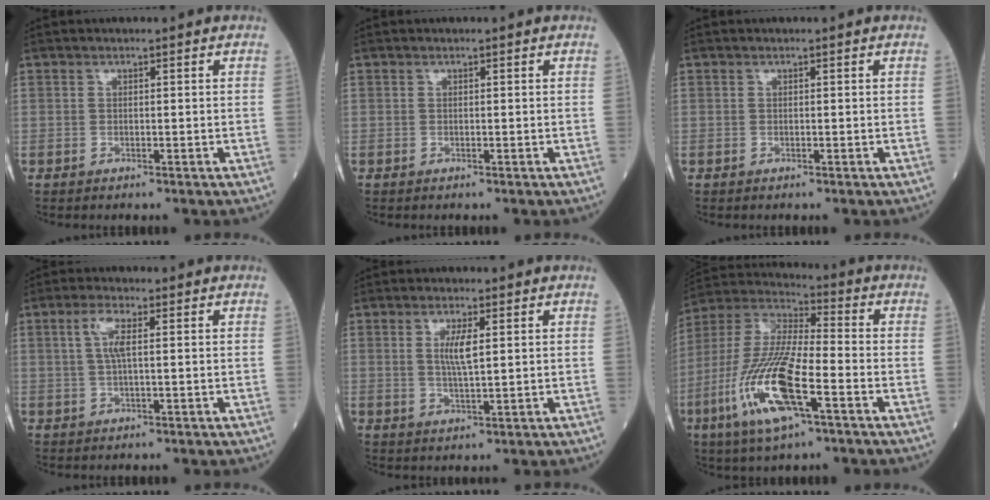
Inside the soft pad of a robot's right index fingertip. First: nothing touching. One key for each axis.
{"total": 0.0}
{"total": 0.0}
{"total": 3.6, "fx": 0.9, "fy": 0.7, "fz": 3.4, "tx": -0.074, "ty": 0.009, "tz": 0.018}
{"total": 3.8, "fx": 1.0, "fy": 0.4, "fz": 3.7, "tx": -0.074, "ty": -0.004, "tz": 0.017}
{"total": 16.8, "fx": -6.3, "fy": 3.4, "fz": 15.2, "tx": -0.326, "ty": -0.018, "tz": -0.118}